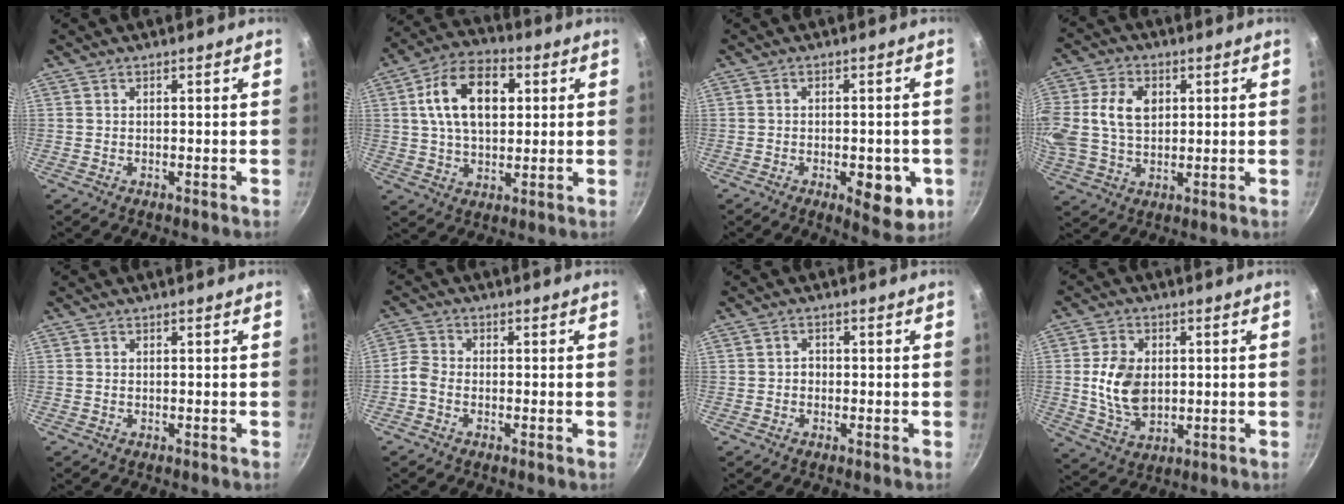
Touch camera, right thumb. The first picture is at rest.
{"total": 15.0, "force": [3.5, 9.4, 11.1], "torque": [-0.169, 0.011, 0.049]}
{"total": 9.0, "force": [-3.0, 4.1, 7.5], "torque": [-0.067, 0.003, -0.033]}
{"total": 14.9, "force": [2.6, 10.8, 9.9], "torque": [-0.212, 0.023, 0.047]}
{"total": 0.0}
{"total": 3.0, "force": [-1.7, 2.0, 1.5], "torque": [-0.039, 0.017, -0.046]}
{"total": 1.3, "force": [-0.4, 1.1, 0.6], "torque": [-0.005, 0.007, -0.008]}
{"total": 10.2, "force": [0.5, 7.1, 7.3], "torque": [-0.121, -0.007, 0.014]}